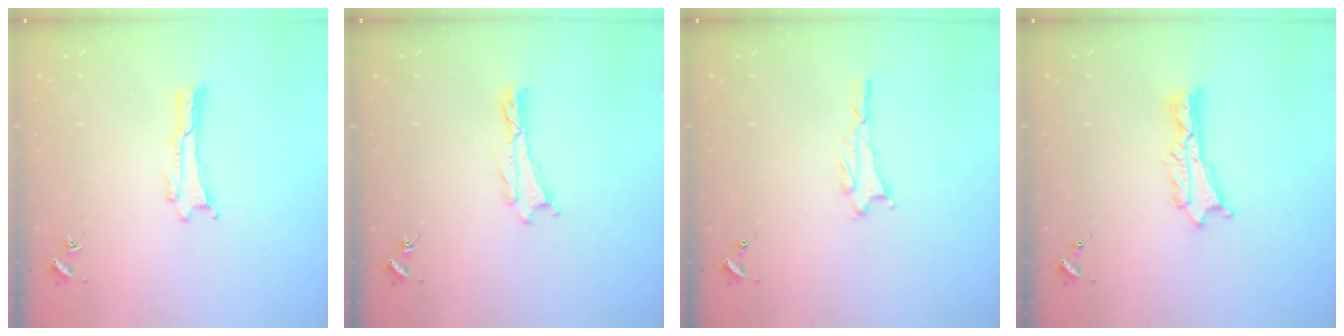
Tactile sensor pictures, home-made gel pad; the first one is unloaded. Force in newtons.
{"total": 0.0}
{"total": 1.8, "press": 1.8, "slide": 0.2}
{"total": 1.8, "press": 1.7, "slide": 0.2}